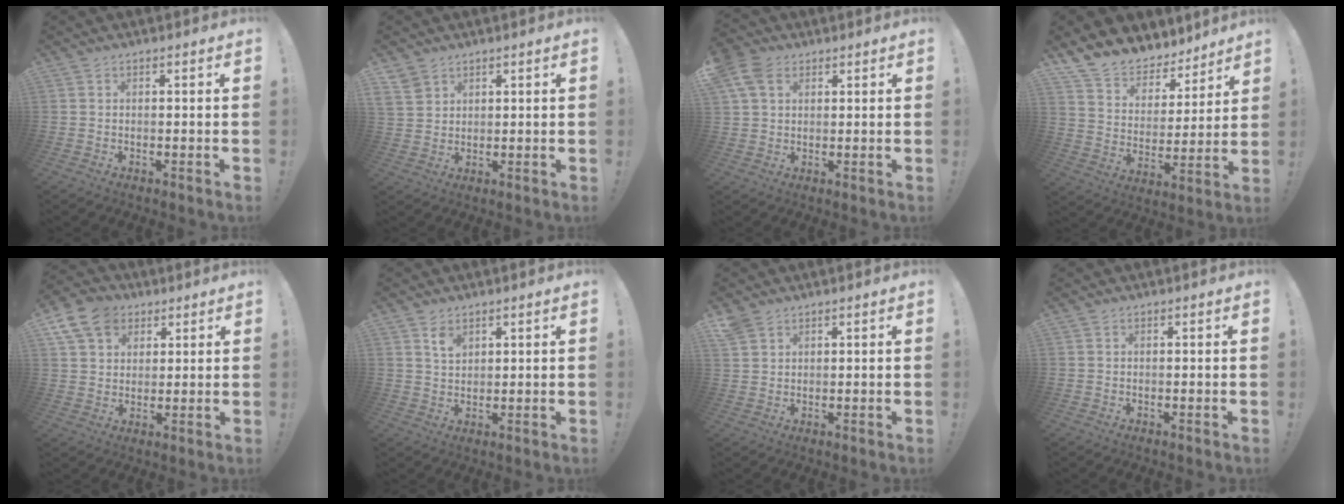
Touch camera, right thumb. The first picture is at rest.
{"total": 4.4, "force": [3.2, 2.8, 1.1], "torque": [-0.020, -0.016, 0.062]}
{"total": 8.9, "force": [3.9, 6.0, 5.2], "torque": [-0.105, 0.001, 0.080]}
{"total": 11.2, "force": [9.8, 5.3, 1.6], "torque": [-0.049, -0.088, 0.183]}
{"total": 11.8, "force": [5.7, 9.0, 5.0], "torque": [-0.084, -0.023, 0.115]}
{"total": 4.0, "force": [2.7, 2.2, 2.1], "torque": [-0.029, -0.017, 0.046]}
{"total": 3.5, "force": [2.7, 1.8, 1.3], "torque": [-0.030, -0.010, 0.053]}
{"total": 0.0}